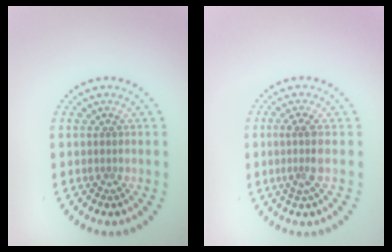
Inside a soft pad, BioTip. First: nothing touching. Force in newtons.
{"total": 2.1, "press": 1.7, "slide": 1.3}